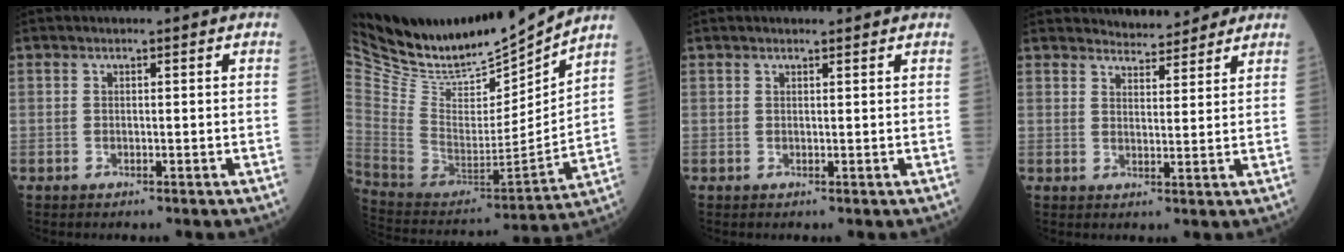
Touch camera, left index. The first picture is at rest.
{"total": 19.8, "force": [18.7, 3.3, 5.5], "torque": [-0.123, -0.051, 0.332]}
{"total": 1.7, "force": [1.6, 0.2, 0.5], "torque": [-0.009, 0.010, 0.019]}
{"total": 6.0, "force": [5.8, 1.4, 0.8], "torque": [-0.011, 0.007, 0.074]}